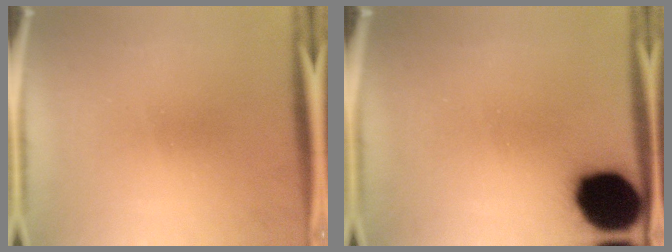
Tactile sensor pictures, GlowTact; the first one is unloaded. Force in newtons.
{"total": 17.8}